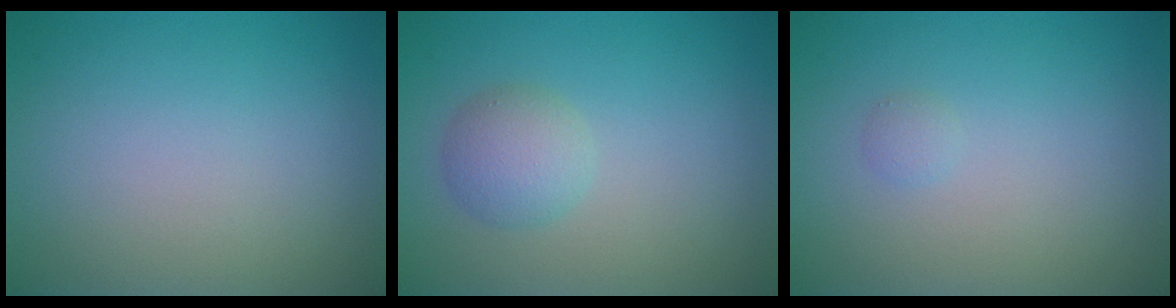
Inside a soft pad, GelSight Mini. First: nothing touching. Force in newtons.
{"total": 2.6, "press": 2.6, "slide": 0.1}
{"total": 0.6, "press": 0.6, "slide": 0.0}